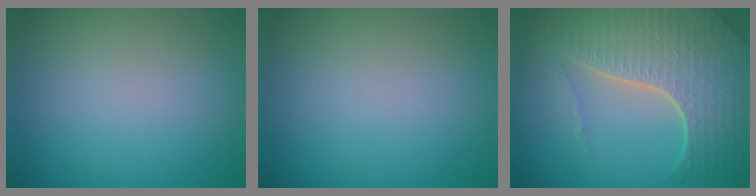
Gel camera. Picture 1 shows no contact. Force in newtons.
{"total": 0.0}
{"total": 7.0, "press": 5.0, "slide": 4.9}